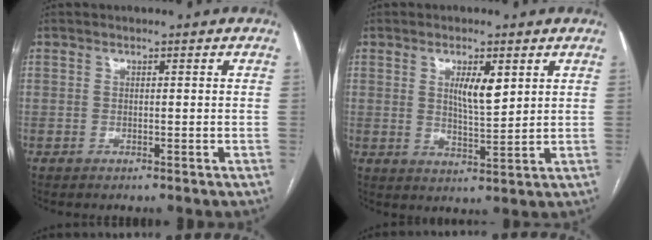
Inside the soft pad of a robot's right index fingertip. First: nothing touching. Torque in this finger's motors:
{"motor_torque": [0.46, 0.15, 0.18, 0.10]}